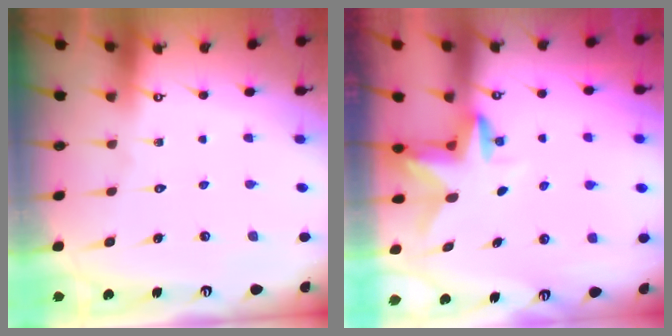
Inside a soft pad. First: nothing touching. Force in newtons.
{"total": 3.1, "press": 3.1, "slide": 0.4}